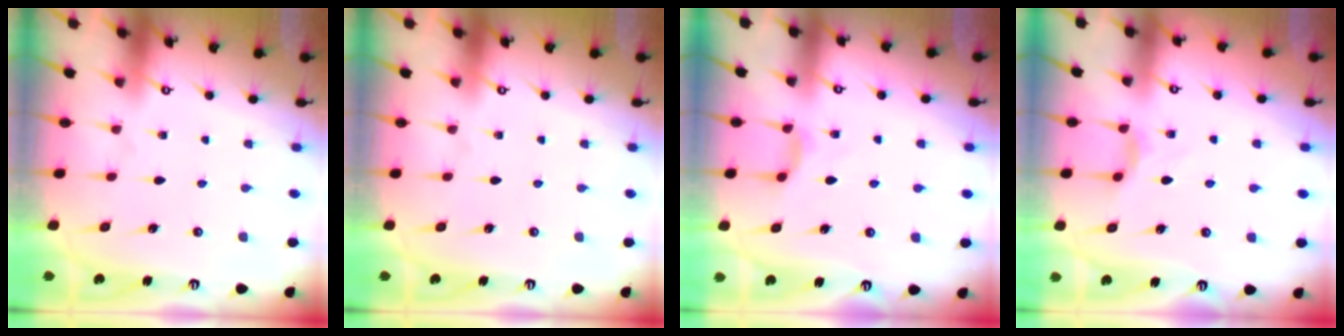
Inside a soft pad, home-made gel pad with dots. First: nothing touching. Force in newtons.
{"total": 0.0}
{"total": 3.0, "press": 3.0, "slide": 0.5}
{"total": 3.0, "press": 3.0, "slide": 0.5}